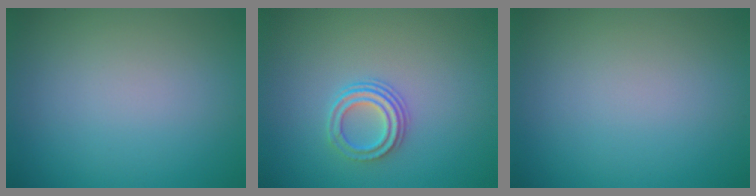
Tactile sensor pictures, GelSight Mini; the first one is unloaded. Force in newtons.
{"total": 2.5, "press": 2.1, "slide": 1.4}
{"total": 0.0}